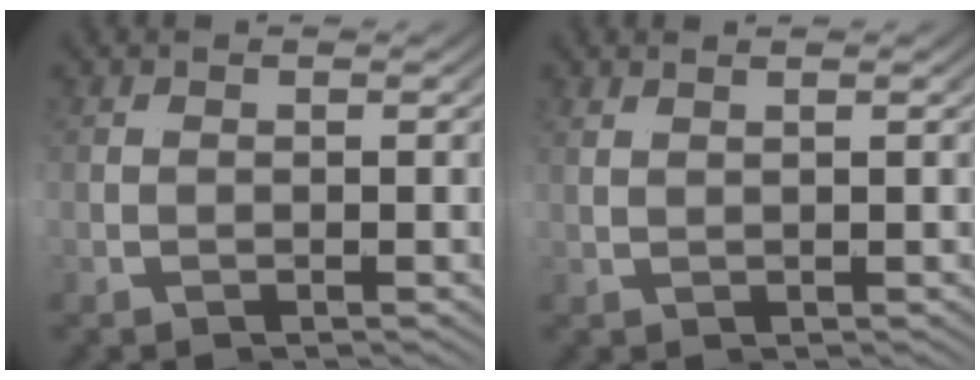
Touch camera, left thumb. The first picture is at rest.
{"total": 0.9, "force": [0.4, -0.7, 0.5], "torque": [0.009, 0.010, 0.008]}